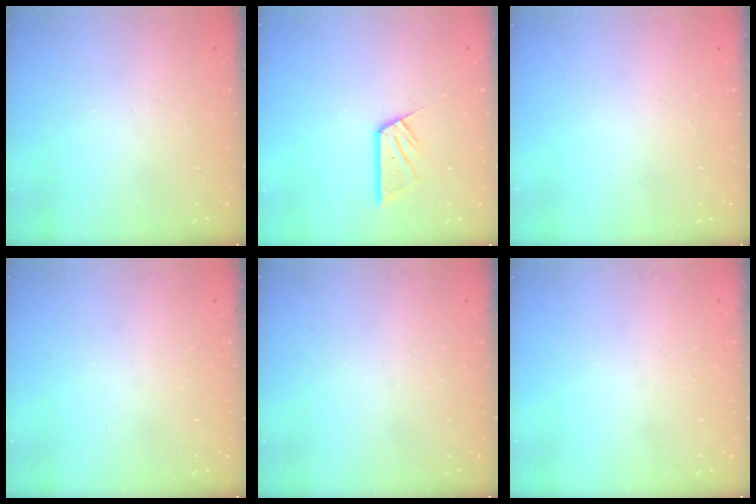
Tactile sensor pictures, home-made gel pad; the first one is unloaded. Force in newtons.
{"total": 9.6, "press": 9.6, "slide": 0.9}
{"total": 0.0}
{"total": 0.0}
{"total": 0.0}
{"total": 0.0}